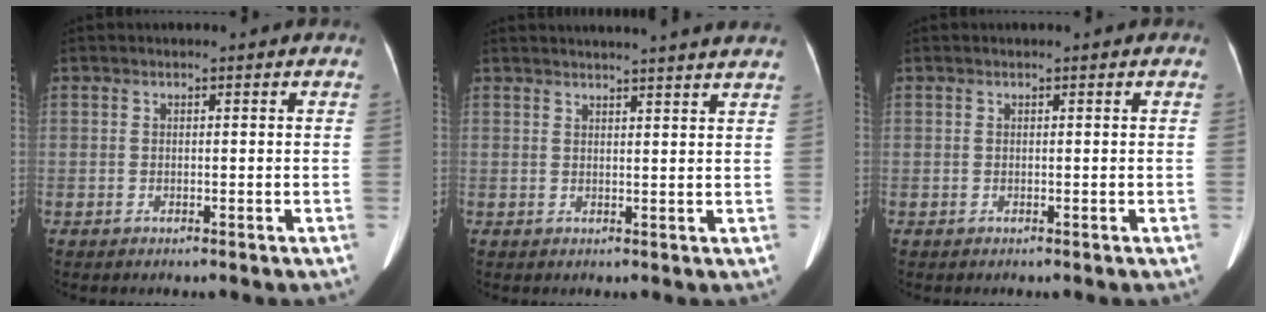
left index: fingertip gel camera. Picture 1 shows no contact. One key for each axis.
{"total": 13.1, "fx": 12.2, "fy": -0.4, "fz": 4.8, "tx": -0.071, "ty": -0.001, "tz": 0.137}
{"total": 0.0}